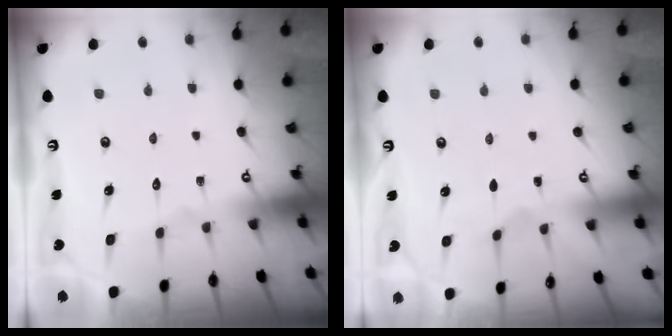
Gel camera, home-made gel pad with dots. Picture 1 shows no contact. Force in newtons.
{"total": 2.0, "press": 2.0, "slide": 0.4}